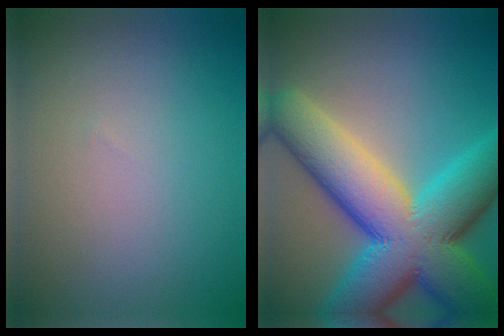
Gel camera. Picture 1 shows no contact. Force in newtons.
{"total": 15.2, "press": 15.2, "slide": 0.3}